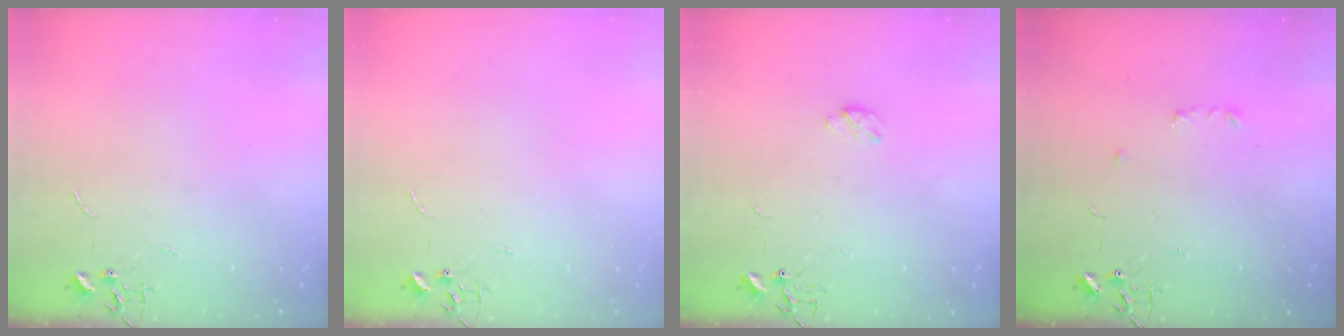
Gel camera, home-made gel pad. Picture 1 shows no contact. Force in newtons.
{"total": 0.0}
{"total": 3.2, "press": 3.2, "slide": 0.4}
{"total": 3.6, "press": 3.6, "slide": 0.6}